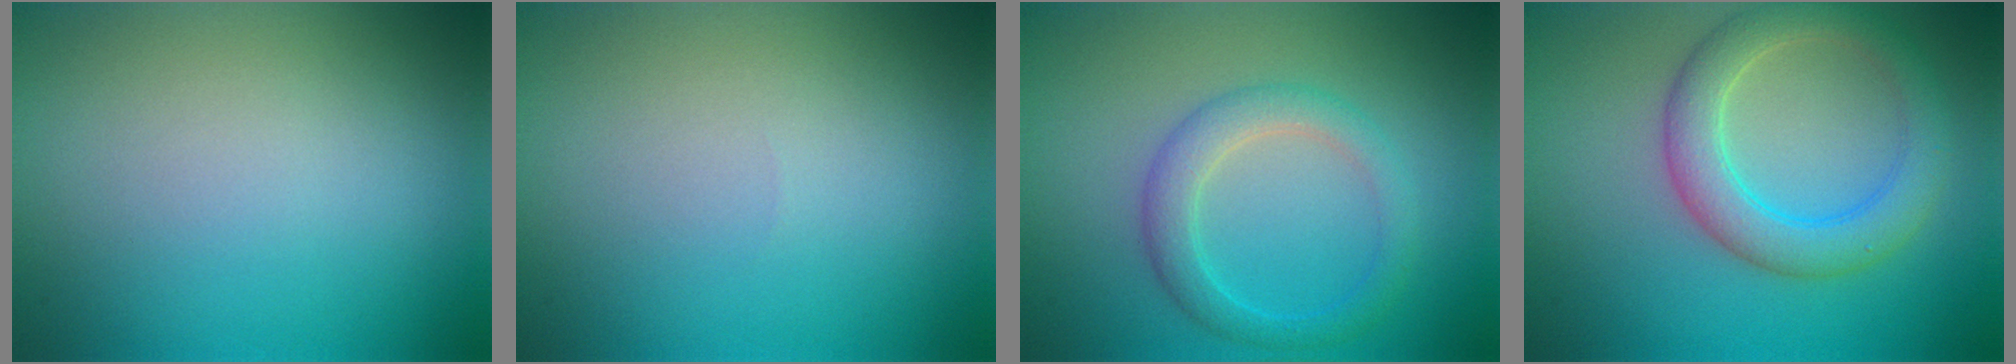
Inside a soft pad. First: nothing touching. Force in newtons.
{"total": 0.0}
{"total": 3.0, "press": 3.0, "slide": 0.1}
{"total": 4.7, "press": 4.7, "slide": 0.3}